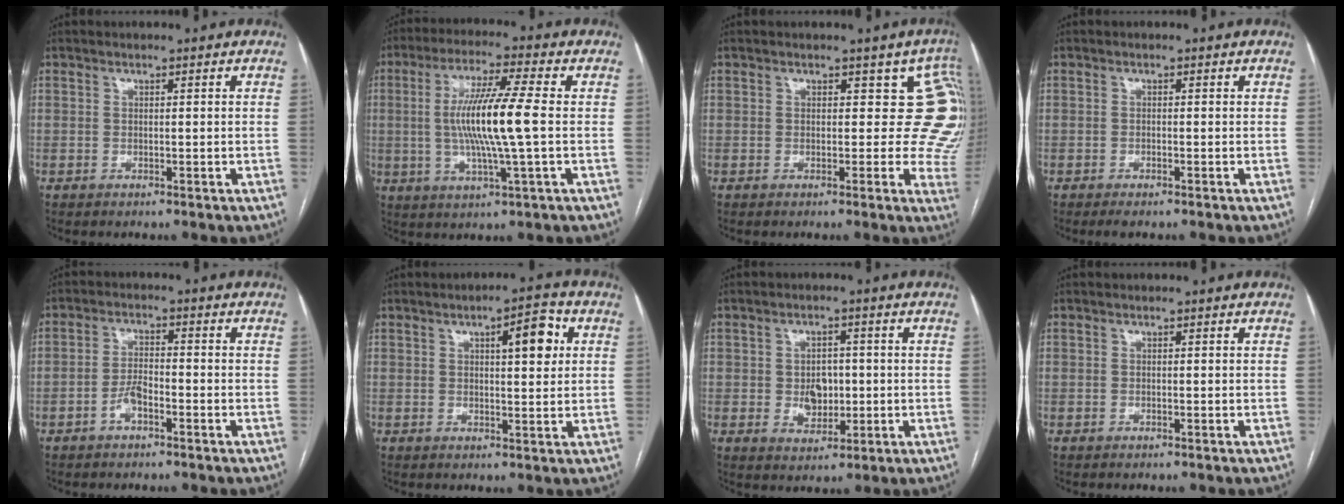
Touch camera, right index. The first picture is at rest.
{"total": 11.9, "force": [-0.1, 0.0, 11.9], "torque": [-0.232, -0.001, -0.004]}
{"total": 7.3, "force": [3.7, 4.5, 4.4], "torque": [-0.020, -0.002, 0.017]}
{"total": 1.7, "force": [-1.3, 0.3, 1.1], "torque": [-0.018, -0.004, -0.020]}
{"total": 3.3, "force": [-1.8, 1.2, 2.5], "torque": [-0.049, 0.008, -0.034]}
{"total": 6.3, "force": [2.1, 1.7, 5.7], "torque": [-0.081, 0.010, 0.027]}
{"total": 4.9, "force": [-0.2, 3.7, 3.3], "torque": [-0.050, 0.006, 0.007]}
{"total": 0.0}